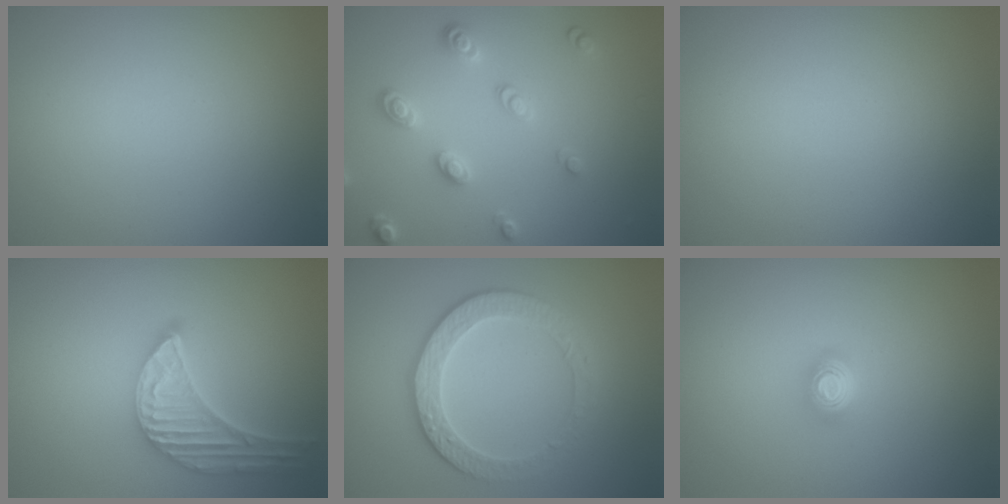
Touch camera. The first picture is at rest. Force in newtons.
{"total": 3.2, "press": 2.8, "slide": 1.6}
{"total": 0.0}
{"total": 5.2, "press": 4.2, "slide": 3.2}
{"total": 4.2, "press": 3.5, "slide": 2.3}
{"total": 2.0, "press": 1.4, "slide": 1.4}